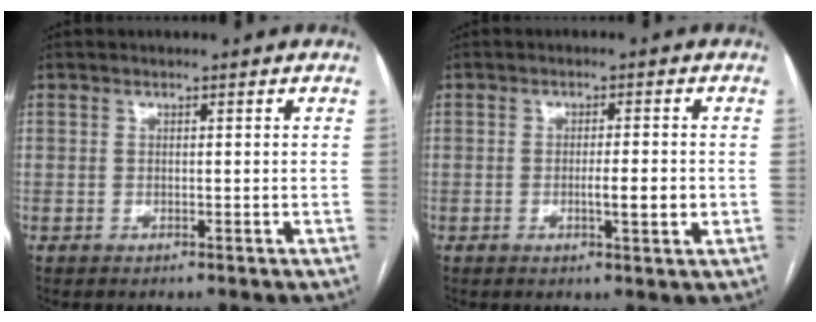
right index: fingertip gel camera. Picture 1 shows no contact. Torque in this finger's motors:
{"motor_torque": [0.65, -0.09, 0.31, 0.06]}